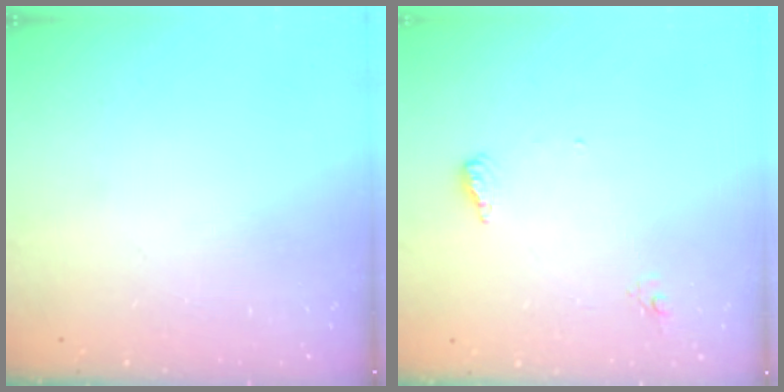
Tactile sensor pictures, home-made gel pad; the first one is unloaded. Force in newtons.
{"total": 6.5, "press": 6.4, "slide": 1.1}